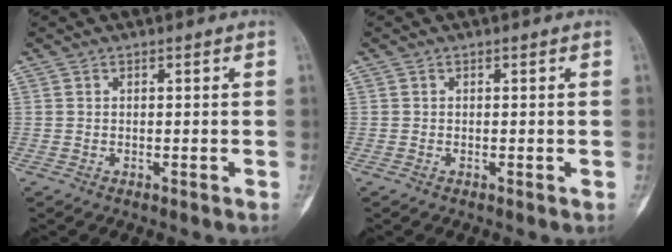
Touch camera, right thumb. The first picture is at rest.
{"total": 0.0}